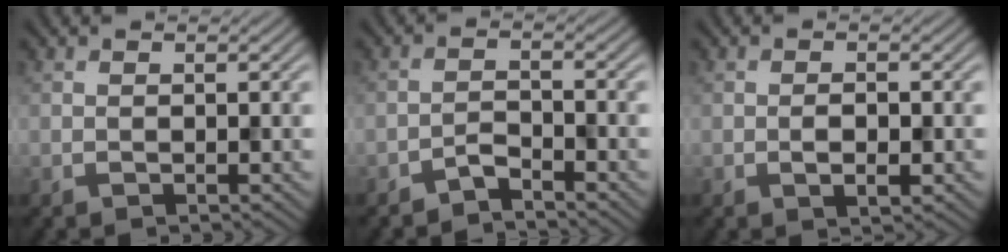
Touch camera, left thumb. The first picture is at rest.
{"total": 2.2, "force": [-2.0, 0.3, 0.8], "torque": [-0.014, 0.007, -0.047]}
{"total": 2.2, "force": [-0.6, 1.1, 1.8], "torque": [-0.029, 0.001, -0.010]}